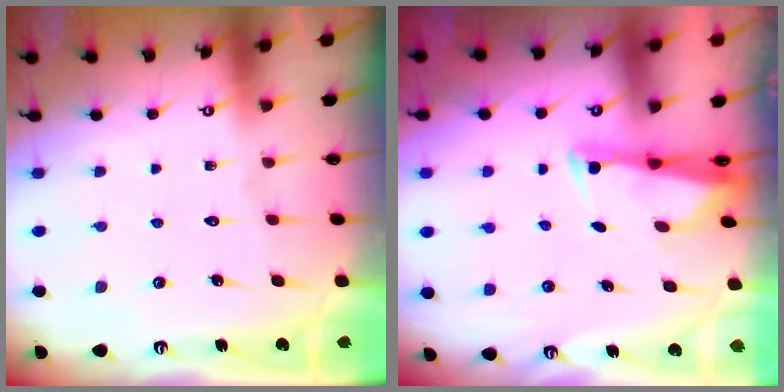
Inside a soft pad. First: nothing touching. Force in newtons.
{"total": 2.9, "press": 2.8, "slide": 0.7}